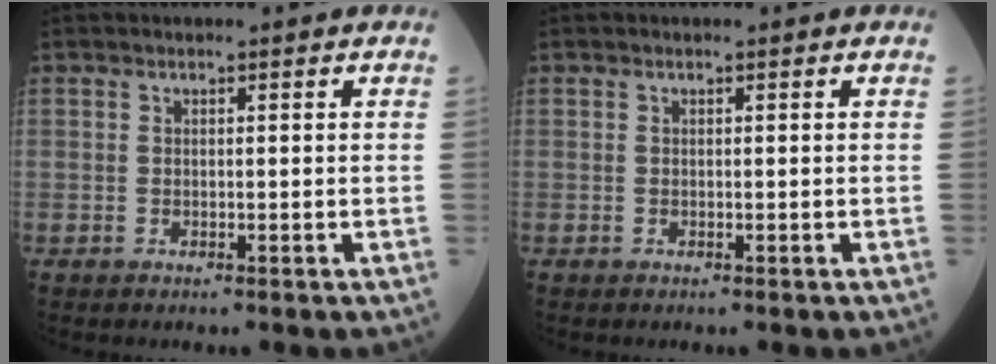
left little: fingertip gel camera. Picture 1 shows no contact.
{"total": 0.0}